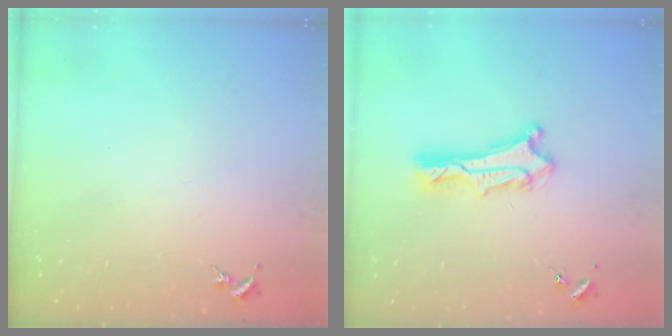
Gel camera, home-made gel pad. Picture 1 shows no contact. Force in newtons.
{"total": 4.7, "press": 4.6, "slide": 0.3}